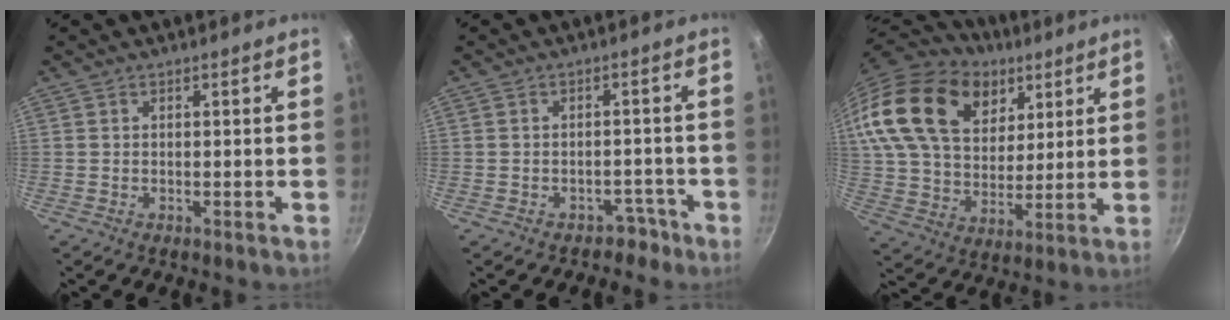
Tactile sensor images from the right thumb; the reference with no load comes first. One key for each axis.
{"total": 3.5, "fx": -2.5, "fy": 2.4, "fz": 0.6, "tx": 0.031, "ty": 0.043, "tz": -0.015}
{"total": 28.7, "fx": 14.0, "fy": 18.9, "fz": 16.5, "tx": -0.312, "ty": -0.008, "tz": 0.253}